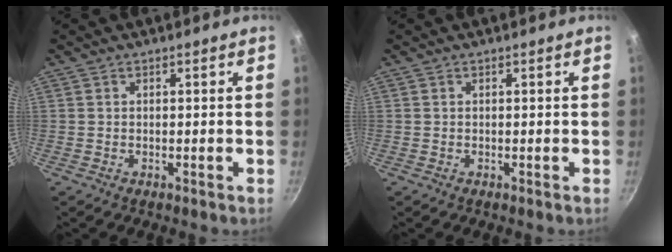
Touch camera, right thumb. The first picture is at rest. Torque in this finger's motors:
{"motor_torque": [-0.13, -0.13, 0.05, -0.03, 0.00]}